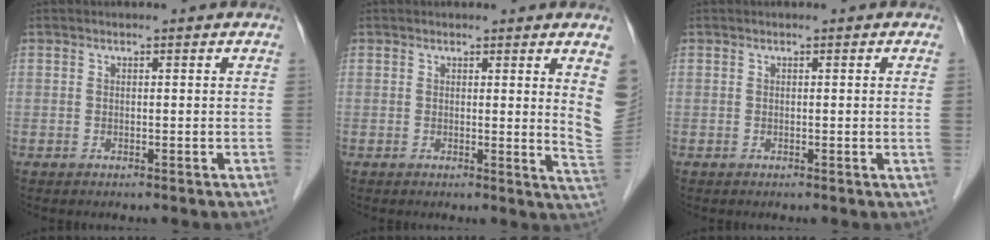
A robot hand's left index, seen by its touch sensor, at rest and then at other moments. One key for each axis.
{"total": 5.8, "fx": 2.1, "fy": 0.0, "fz": 5.4, "tx": -0.058, "ty": -0.018, "tz": 0.015}
{"total": 1.1, "fx": 0.0, "fy": -0.3, "fz": 1.0, "tx": -0.017, "ty": -0.002, "tz": 0.002}